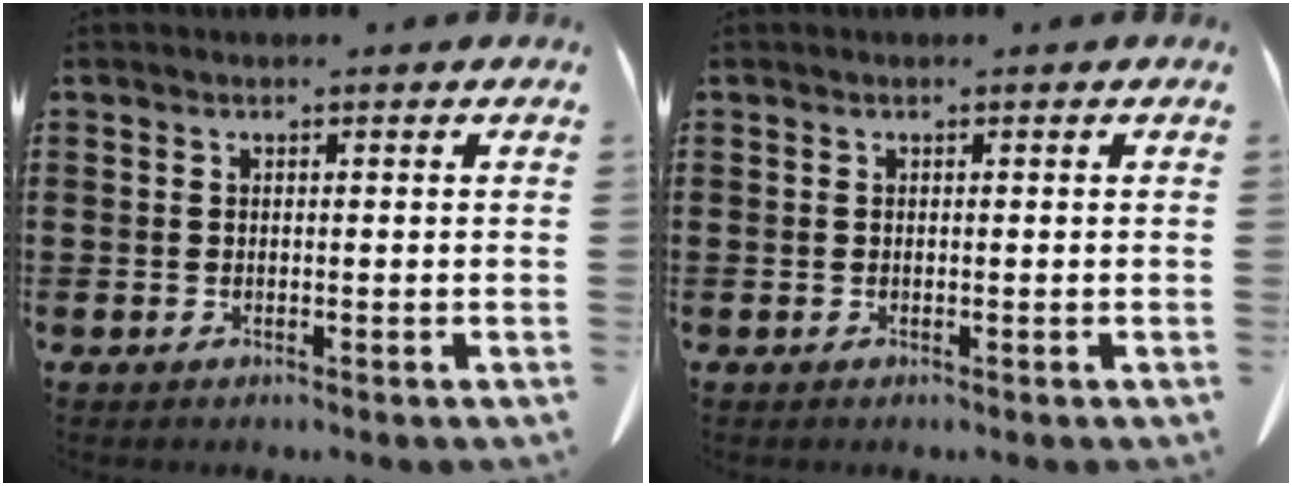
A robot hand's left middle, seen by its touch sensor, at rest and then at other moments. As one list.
[{"total": 0.0}]